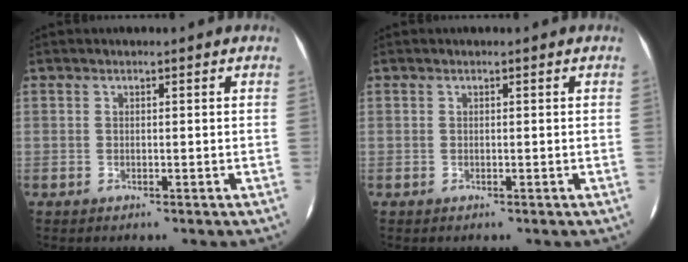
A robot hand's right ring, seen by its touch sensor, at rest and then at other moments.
{"total": 0.0}